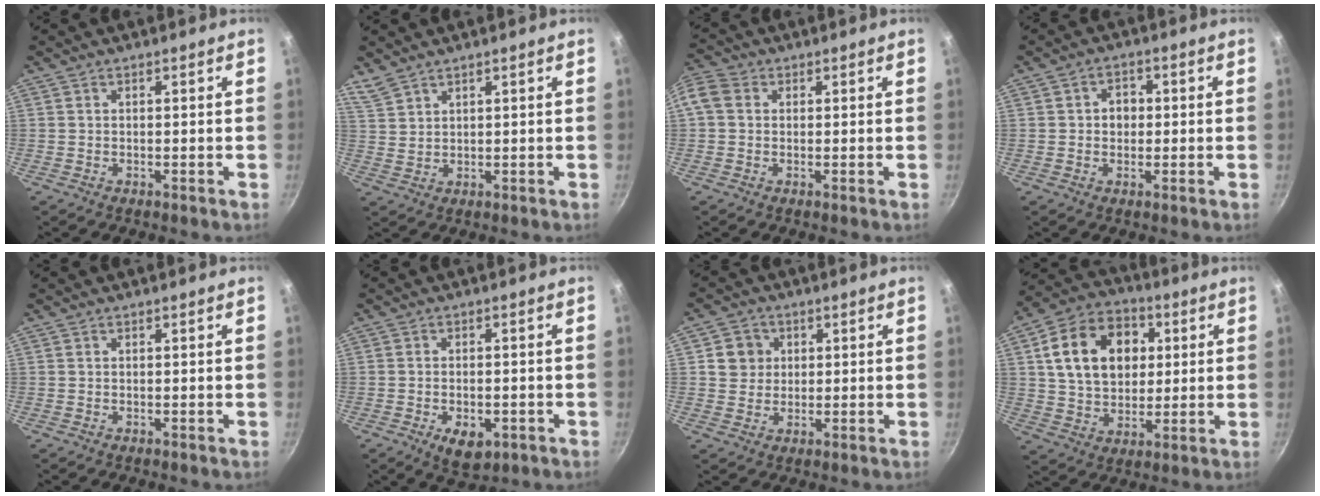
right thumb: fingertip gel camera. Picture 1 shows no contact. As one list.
[{"total": 3.8, "force": [3.3, 1.3, 1.2], "torque": [-0.022, -0.009, 0.076]}, {"total": 7.3, "force": [1.1, 6.0, 4.0], "torque": [-0.094, 0.021, 0.007]}, {"total": 3.8, "force": [0.2, 3.2, 2.0], "torque": [-0.007, 0.006, 0.000]}, {"total": 0.0}, {"total": 6.7, "force": [-2.5, 3.8, 4.9], "torque": [-0.065, 0.007, -0.028]}, {"total": 5.3, "force": [1.2, 5.0, 1.3], "torque": [0.013, 0.004, 0.015]}, {"total": 17.4, "force": [3.9, 12.8, 11.0], "torque": [-0.161, 0.011, 0.061]}]